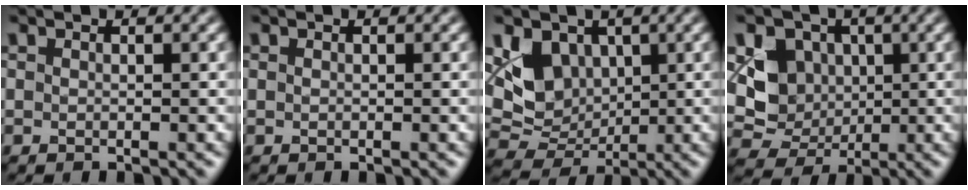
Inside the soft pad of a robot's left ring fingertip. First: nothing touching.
{"total": 0.0}
{"total": 5.9, "force": [1.3, 4.8, 3.3], "torque": [-0.056, -0.010, 0.024]}
{"total": 5.9, "force": [0.7, 5.2, 2.7], "torque": [-0.039, -0.004, 0.007]}